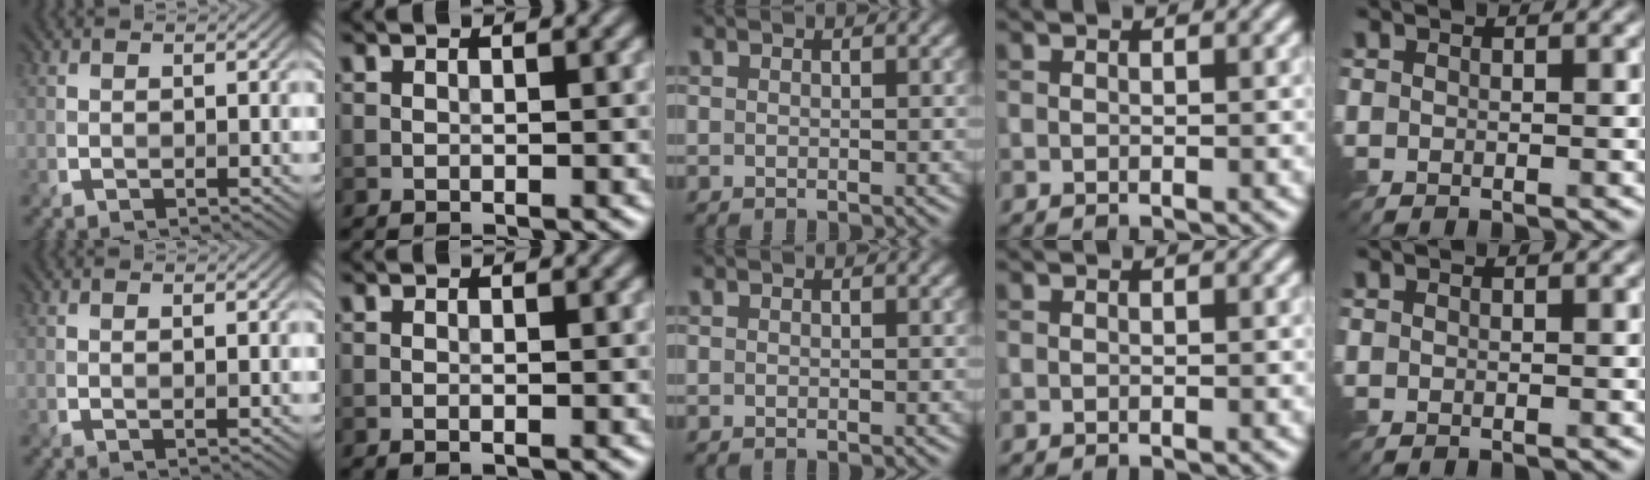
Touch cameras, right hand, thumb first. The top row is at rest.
{"thumb": {"total": 0.5, "force": [0.2, 0.1, 0.5], "torque": [-0.010, 0.003, 0.004]}}